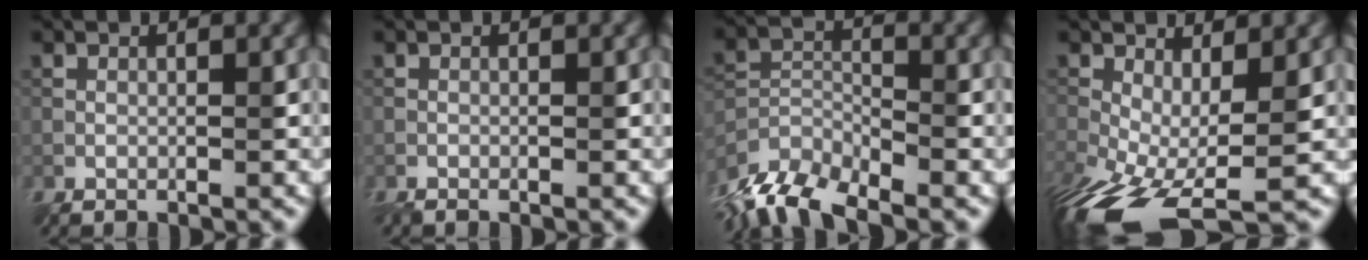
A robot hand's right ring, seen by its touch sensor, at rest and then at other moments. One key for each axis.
{"total": 0.6, "fx": -0.6, "fy": 0.0, "fz": 0.3, "tx": -0.008, "ty": -0.005, "tz": -0.013}
{"total": 7.6, "fx": -6.8, "fy": 2.3, "fz": 2.6, "tx": -0.054, "ty": -0.011, "tz": -0.132}
{"total": 10.7, "fx": -4.2, "fy": 4.7, "fz": 8.6, "tx": -0.190, "ty": -0.041, "tz": -0.056}